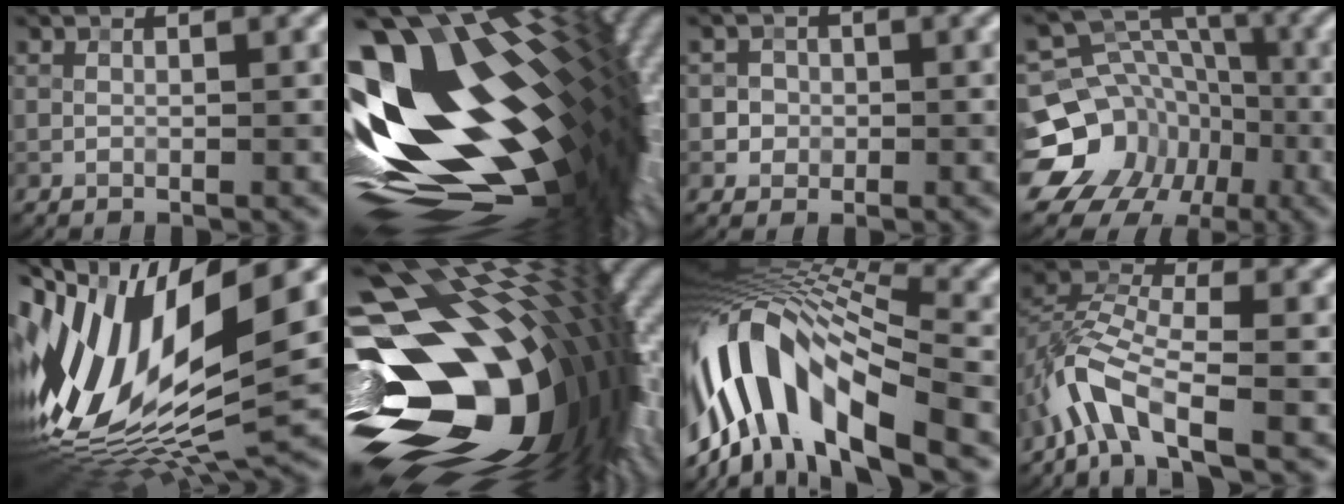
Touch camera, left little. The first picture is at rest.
{"total": 20.1, "force": [1.8, 9.8, 17.5], "torque": [-0.318, -0.018, 0.034]}
{"total": 2.4, "force": [-0.3, 2.4, 0.3], "torque": [0.009, 0.009, -0.010]}
{"total": 13.1, "force": [-4.9, 11.2, 4.6], "torque": [-0.082, -0.006, -0.091]}
{"total": 16.3, "force": [0.3, 7.0, 14.7], "torque": [-0.309, -0.008, 0.004]}
{"total": 19.9, "force": [-3.6, 13.1, 14.5], "torque": [-0.263, -0.013, -0.054]}
{"total": 13.5, "force": [-3.6, 5.7, 11.7], "torque": [-0.225, 0.030, -0.068]}
{"total": 5.2, "force": [-3.5, 1.6, 3.4], "torque": [-0.076, 0.007, -0.077]}